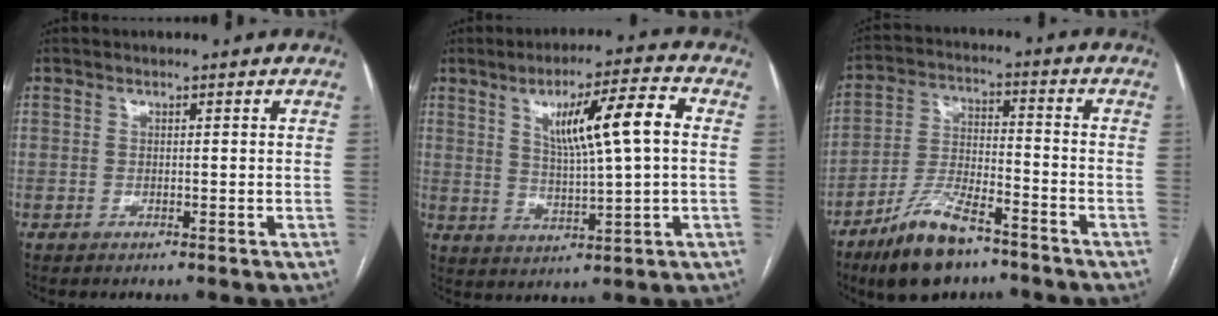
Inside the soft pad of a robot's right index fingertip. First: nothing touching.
{"total": 10.8, "force": [2.6, 0.9, 10.4], "torque": [-0.170, 0.010, 0.046]}
{"total": 11.6, "force": [-8.2, 3.5, 7.4], "torque": [-0.153, -0.012, -0.149]}